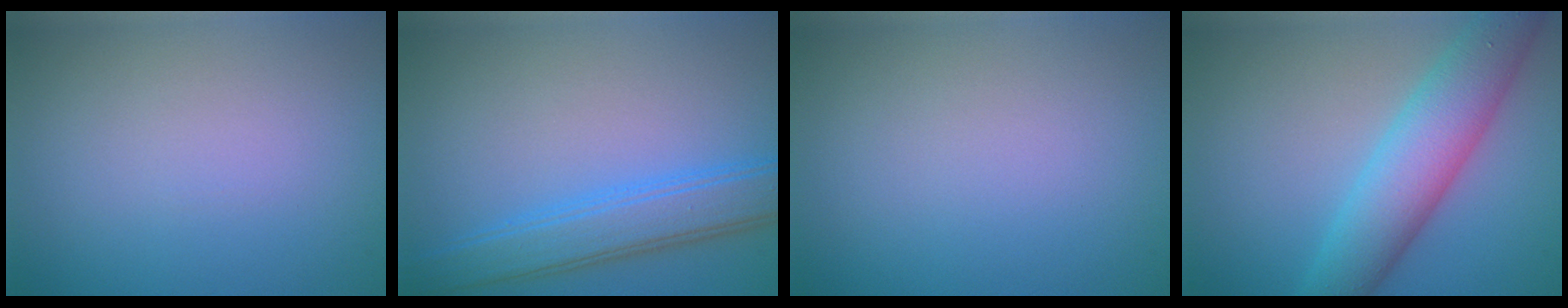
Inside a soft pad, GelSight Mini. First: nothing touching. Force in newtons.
{"total": 4.8, "press": 4.8, "slide": 0.2}
{"total": 0.0}
{"total": 6.6, "press": 6.6, "slide": 0.2}